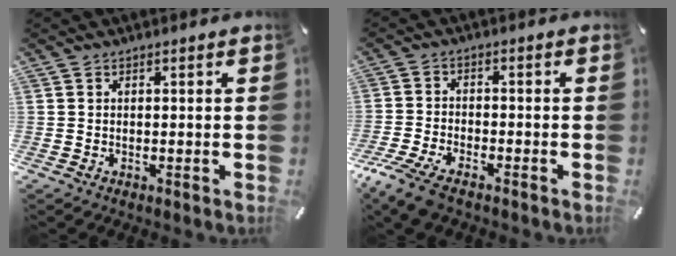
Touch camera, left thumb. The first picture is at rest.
{"total": 6.5, "force": [-4.8, 2.4, 3.7], "torque": [-0.096, 0.005, -0.094]}